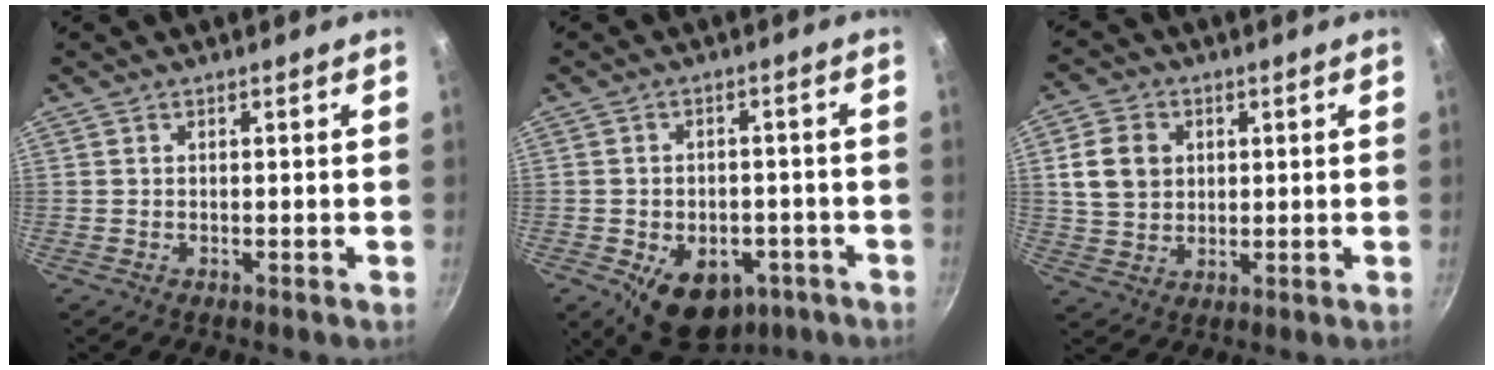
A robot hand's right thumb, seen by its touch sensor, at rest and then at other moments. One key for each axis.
{"total": 13.3, "fx": -5.8, "fy": 9.0, "fz": 8.0, "tx": -0.083, "ty": 0.011, "tz": -0.070}
{"total": 8.6, "fx": 1.8, "fy": 7.0, "fz": 4.7, "tx": -0.068, "ty": 0.000, "tz": 0.033}